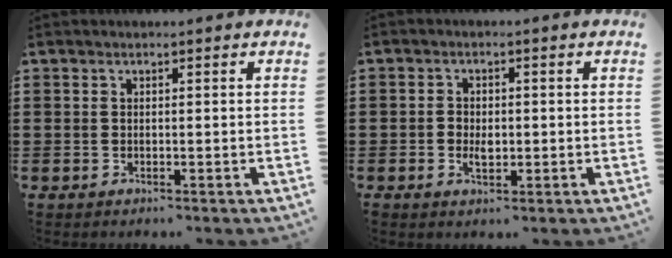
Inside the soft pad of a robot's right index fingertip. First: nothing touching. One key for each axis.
{"total": 2.3, "fx": -0.4, "fy": 1.4, "fz": 1.8, "tx": -0.036, "ty": 0.002, "tz": -0.006}